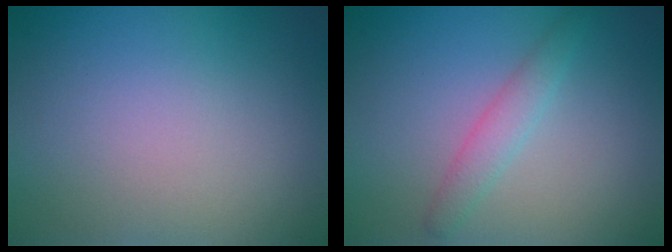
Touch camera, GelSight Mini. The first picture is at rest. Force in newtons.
{"total": 1.9, "press": 1.9, "slide": 0.2}